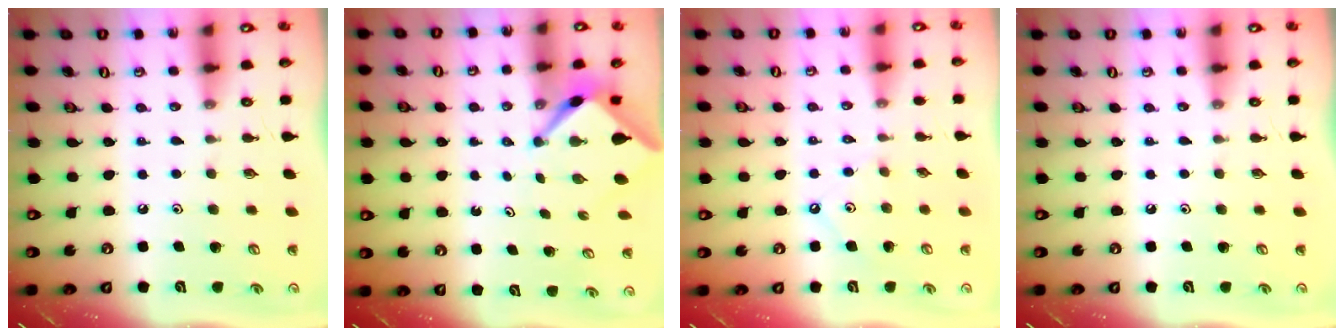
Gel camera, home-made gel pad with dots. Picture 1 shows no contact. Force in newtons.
{"total": 3.5, "press": 3.5, "slide": 0.2}
{"total": 2.1, "press": 2.1, "slide": 0.4}
{"total": 0.0}